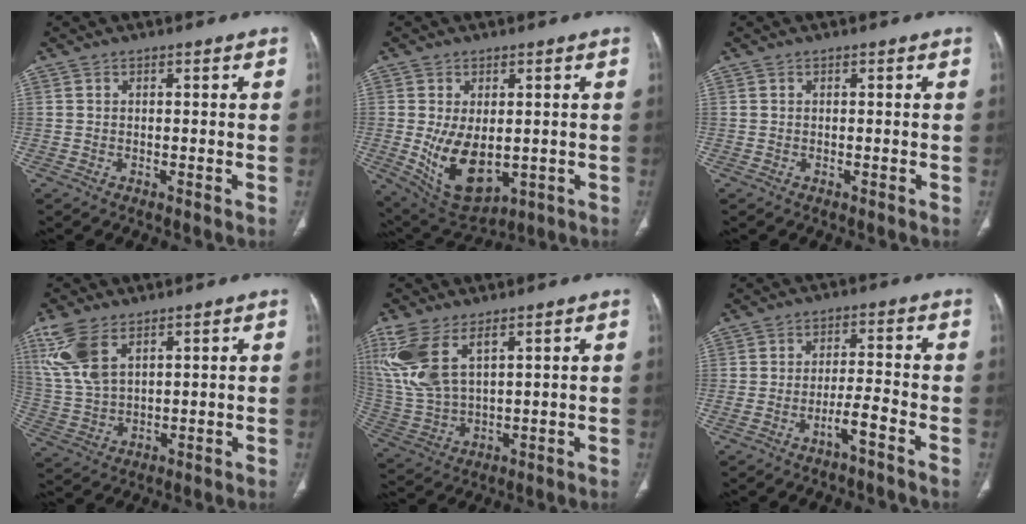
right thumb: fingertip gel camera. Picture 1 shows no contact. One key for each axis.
{"total": 11.8, "fx": -1.3, "fy": 6.9, "fz": 9.5, "tx": -0.153, "ty": -0.017, "tz": 0.006}
{"total": 0.0}
{"total": 10.4, "fx": 5.4, "fy": 5.3, "fz": 7.1, "tx": -0.161, "ty": -0.008, "tz": 0.119}
{"total": 13.0, "fx": 6.4, "fy": 6.1, "fz": 9.6, "tx": -0.226, "ty": -0.010, "tz": 0.144}
{"total": 4.3, "fx": -2.8, "fy": 0.4, "fz": 3.2, "tx": -0.068, "ty": 0.029, "tz": -0.051}